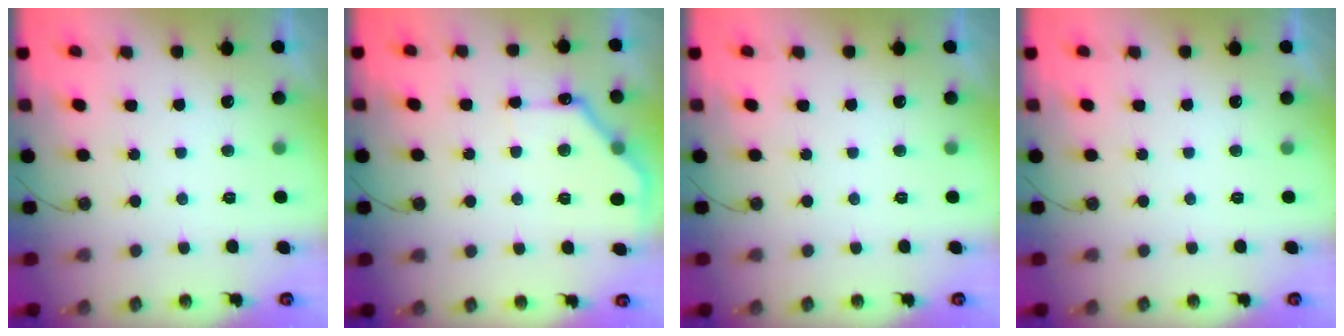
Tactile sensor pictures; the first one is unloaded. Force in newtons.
{"total": 12.6, "press": 12.6, "slide": 0.7}
{"total": 0.0}
{"total": 0.0}